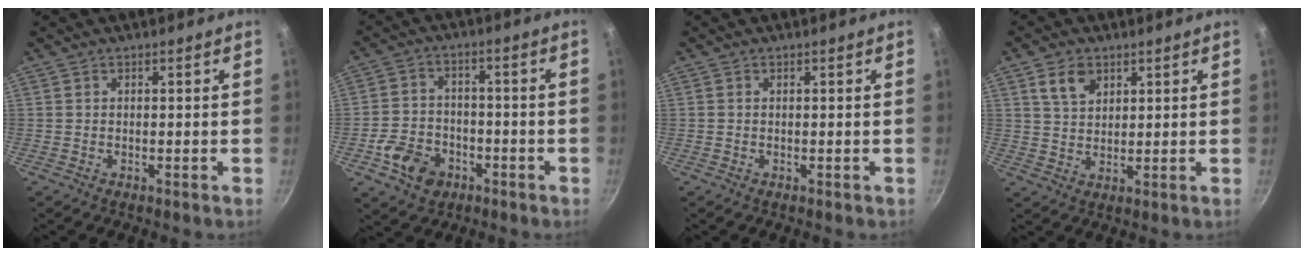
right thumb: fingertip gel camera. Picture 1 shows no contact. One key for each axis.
{"total": 9.4, "fx": -4.2, "fy": 7.2, "fz": 4.4, "tx": -0.064, "ty": 0.037, "tz": -0.072}
{"total": 0.0}
{"total": 5.8, "fx": 2.9, "fy": 3.8, "fz": 3.3, "tx": -0.048, "ty": -0.009, "tz": 0.057}